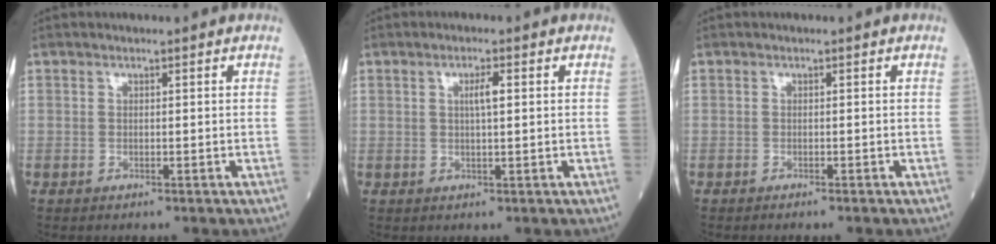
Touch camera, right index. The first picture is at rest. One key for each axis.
{"total": 2.3, "fx": 0.6, "fy": 0.2, "fz": 2.2, "tx": -0.040, "ty": 0.001, "tz": 0.009}
{"total": 1.1, "fx": -0.9, "fy": -0.2, "fz": 0.6, "tx": -0.007, "ty": 0.002, "tz": -0.008}